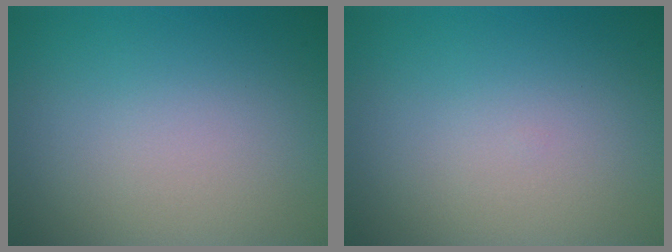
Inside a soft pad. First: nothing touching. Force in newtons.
{"total": 0.0}